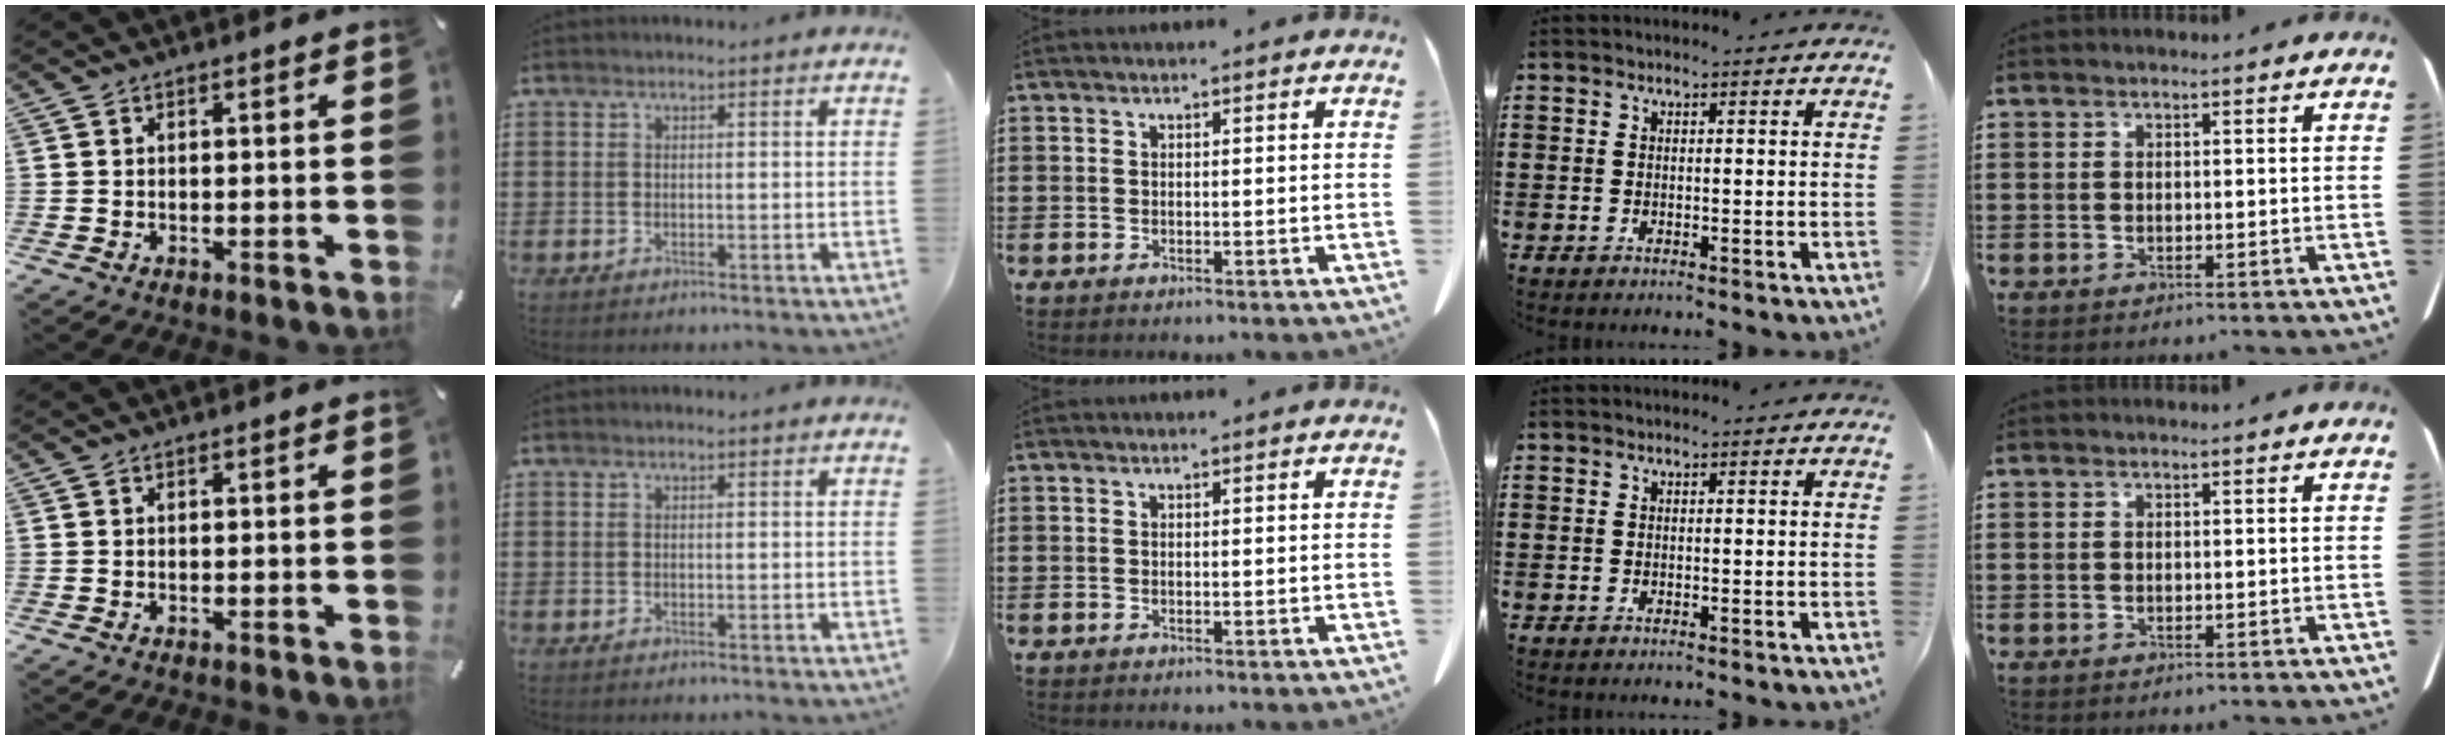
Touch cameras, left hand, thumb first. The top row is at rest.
{}